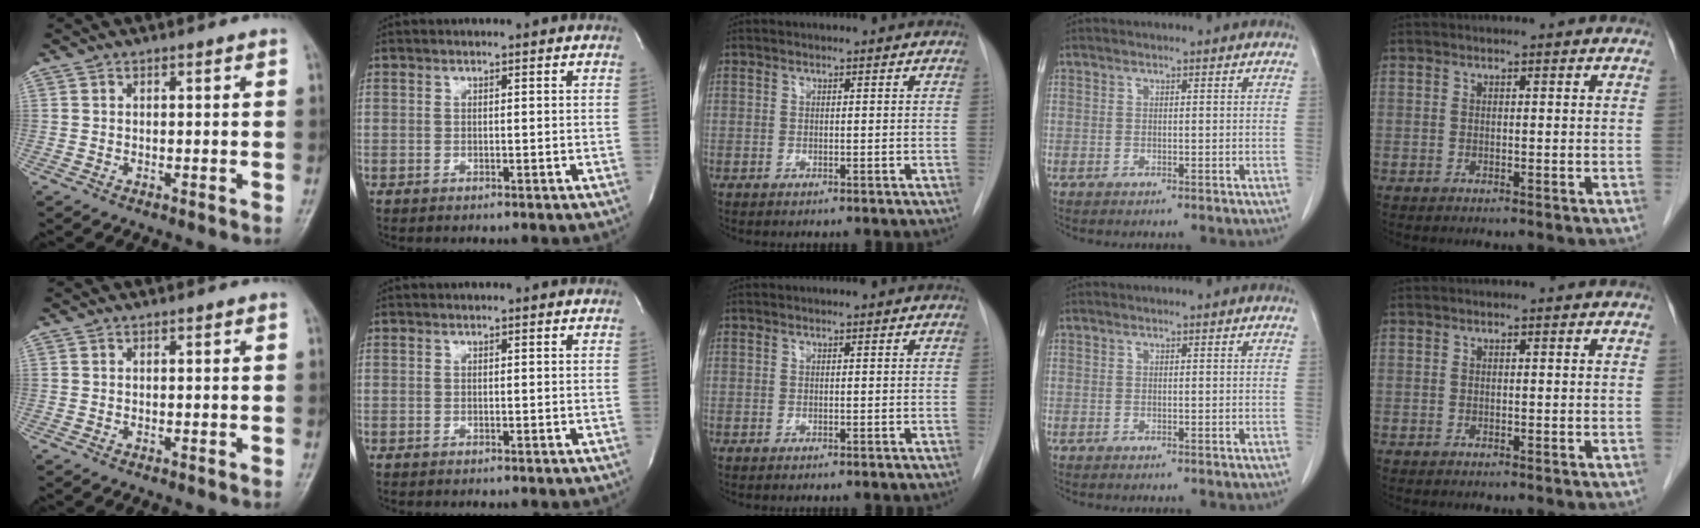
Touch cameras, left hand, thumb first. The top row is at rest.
{}